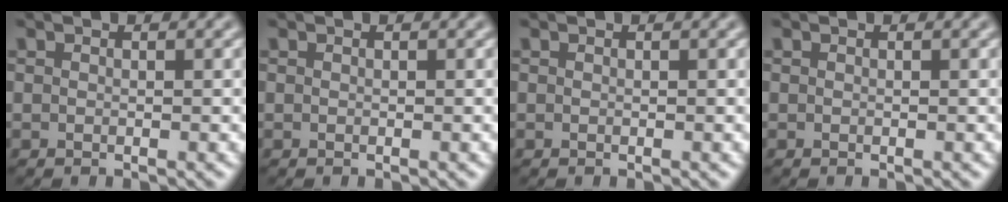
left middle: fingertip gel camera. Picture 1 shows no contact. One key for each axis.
{"total": 0.0}
{"total": 0.0}
{"total": 0.0}